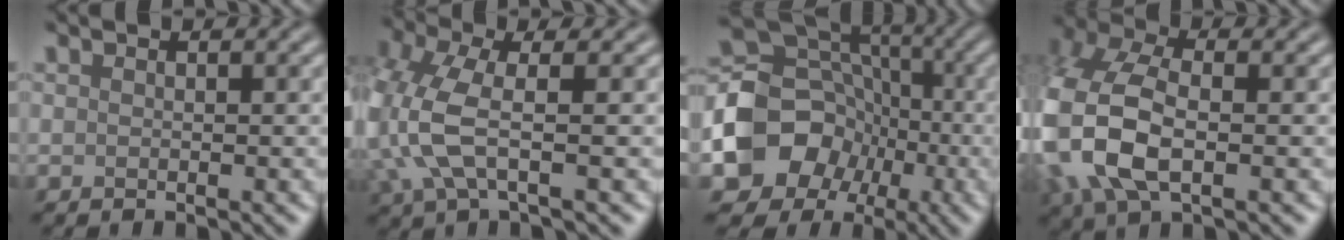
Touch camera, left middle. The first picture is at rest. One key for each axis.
{"total": 6.0, "fx": -0.6, "fy": 2.7, "fz": 5.3, "tx": -0.148, "ty": -0.001, "tz": -0.014}
{"total": 10.2, "fx": -3.0, "fy": 8.6, "fz": 4.7, "tx": -0.092, "ty": 0.005, "tz": -0.068}
{"total": 11.6, "fx": -2.3, "fy": 6.9, "fz": 9.0, "tx": -0.245, "ty": -0.012, "tz": -0.046}